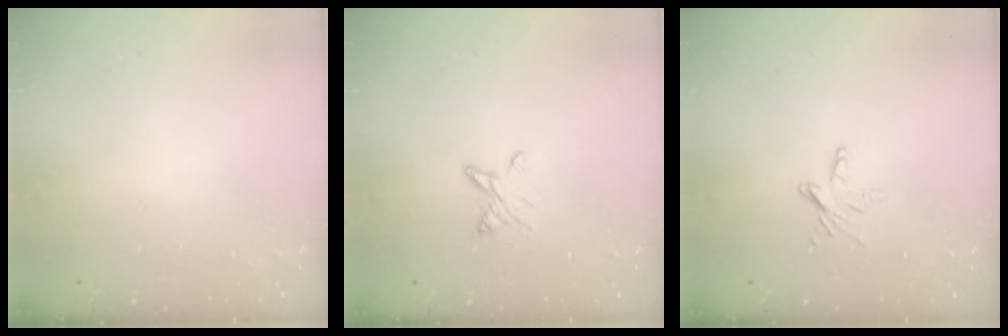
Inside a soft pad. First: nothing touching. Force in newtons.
{"total": 5.6, "press": 5.6, "slide": 0.8}
{"total": 5.1, "press": 5.1, "slide": 0.5}